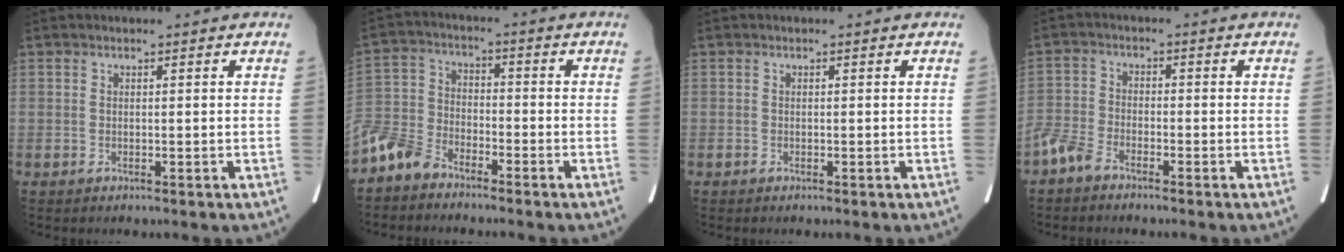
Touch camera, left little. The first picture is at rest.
{"total": 7.3, "force": [-6.1, 3.3, 2.3], "torque": [-0.058, -0.006, -0.132]}
{"total": 0.0}
{"total": 3.7, "force": [-3.1, 1.4, 1.5], "torque": [-0.037, -0.004, -0.068]}